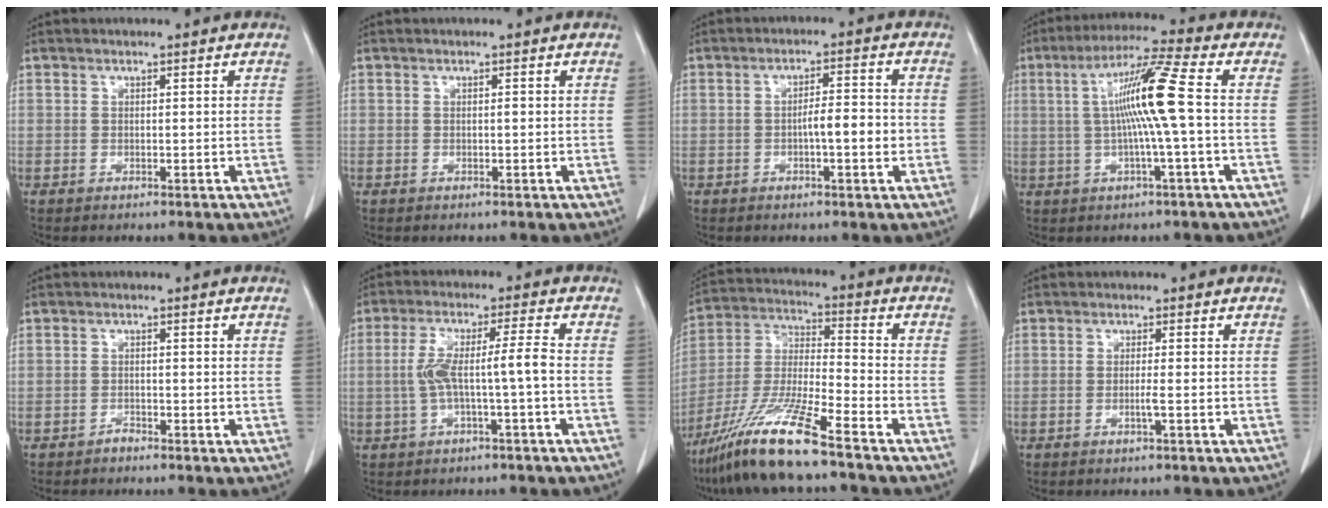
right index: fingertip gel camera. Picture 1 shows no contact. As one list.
[{"total": 0.0}, {"total": 4.9, "force": [-1.0, 0.8, 4.7], "torque": [-0.077, 0.007, -0.014]}, {"total": 10.4, "force": [0.5, -1.2, 10.3], "torque": [-0.190, 0.012, 0.006]}, {"total": 0.9, "force": [-0.8, 0.3, 0.1], "torque": [0.004, 0.002, -0.017]}, {"total": 6.7, "force": [-1.0, -0.1, 6.6], "torque": [-0.135, 0.024, -0.013]}, {"total": 14.1, "force": [-10.1, 0.0, 9.8], "torque": [-0.206, -0.027, -0.192]}, {"total": 1.4, "force": [-0.5, -0.3, 1.2], "torque": [-0.024, 0.000, -0.009]}]